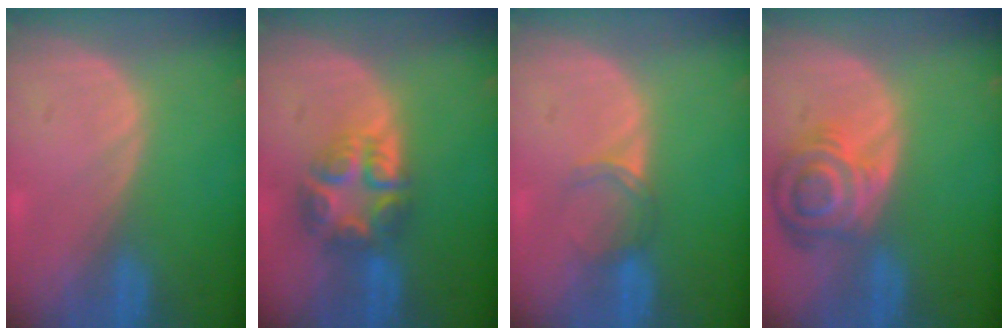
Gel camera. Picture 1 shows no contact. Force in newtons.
{"total": 7.6, "press": 6.6, "slide": 3.9}
{"total": 2.9, "press": 2.5, "slide": 1.5}
{"total": 8.2, "press": 7.3, "slide": 3.8}